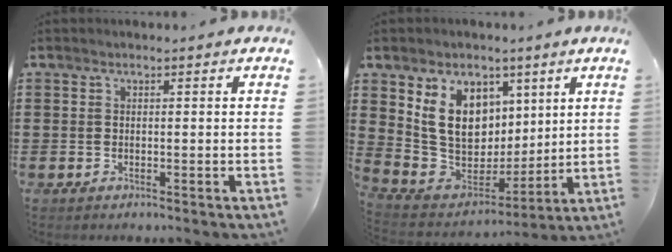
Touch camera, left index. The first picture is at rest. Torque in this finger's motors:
{"motor_torque": [2.14, 0.00, 1.05, 0.21]}